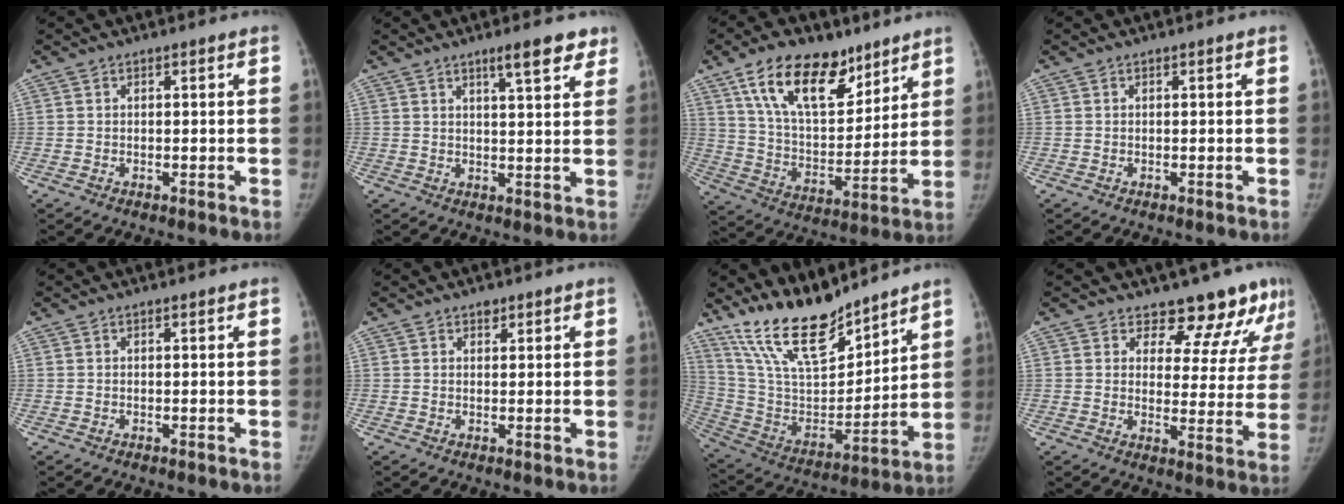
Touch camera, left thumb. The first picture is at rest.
{"total": 6.7, "force": [4.5, 1.4, 4.7], "torque": [-0.050, -0.024, 0.063]}
{"total": 19.2, "force": [11.9, 9.9, 11.4], "torque": [-0.151, -0.053, 0.213]}
{"total": 0.0}
{"total": 0.0}
{"total": 1.4, "force": [1.0, 0.9, 0.5], "torque": [0.002, -0.005, 0.013]}
{"total": 18.7, "force": [15.5, 5.6, 8.7], "torque": [-0.122, -0.095, 0.295]}
{"total": 12.4, "force": [10.5, 5.4, 3.7], "torque": [0.009, -0.073, 0.117]}